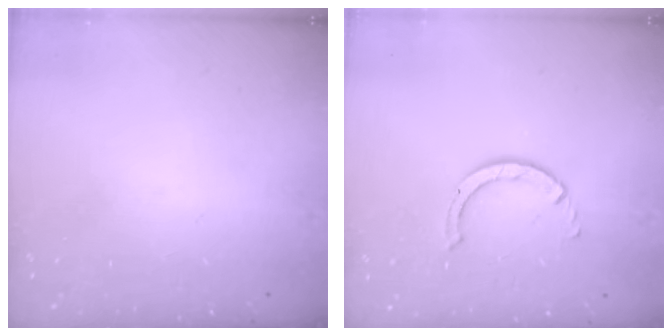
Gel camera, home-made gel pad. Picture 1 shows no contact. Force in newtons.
{"total": 3.2, "press": 3.1, "slide": 0.4}